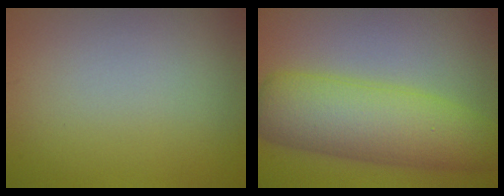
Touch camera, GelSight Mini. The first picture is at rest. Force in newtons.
{"total": 8.9, "press": 8.9, "slide": 0.2}